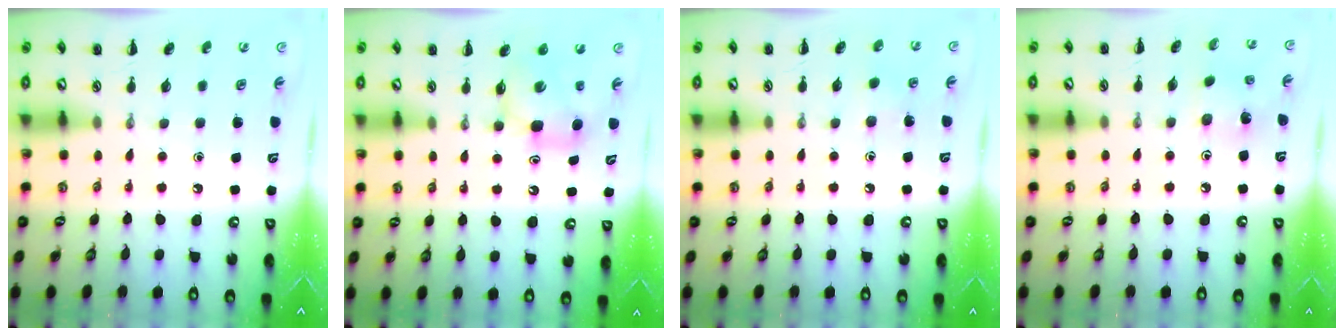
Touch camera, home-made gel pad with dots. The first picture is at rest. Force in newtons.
{"total": 8.1, "press": 8.0, "slide": 1.1}
{"total": 5.8, "press": 5.7, "slide": 1.3}
{"total": 2.7, "press": 2.6, "slide": 0.7}